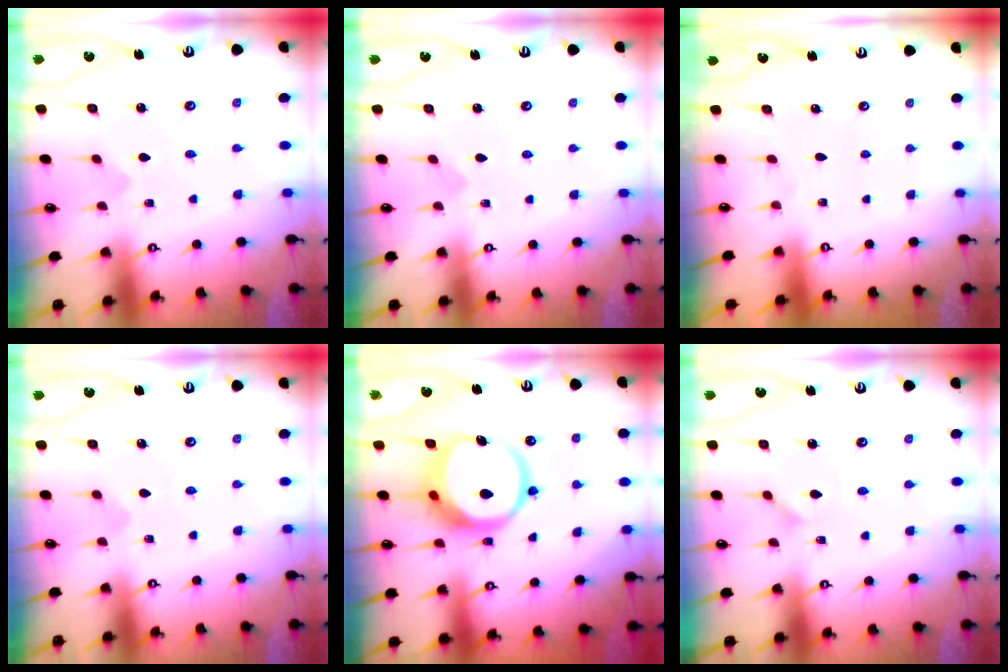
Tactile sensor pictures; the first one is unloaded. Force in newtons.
{"total": 0.7, "press": 0.7, "slide": 0.1}
{"total": 0.0}
{"total": 1.3, "press": 1.3, "slide": 0.1}
{"total": 14.3, "press": 14.2, "slide": 1.9}
{"total": 3.6, "press": 3.6, "slide": 0.3}